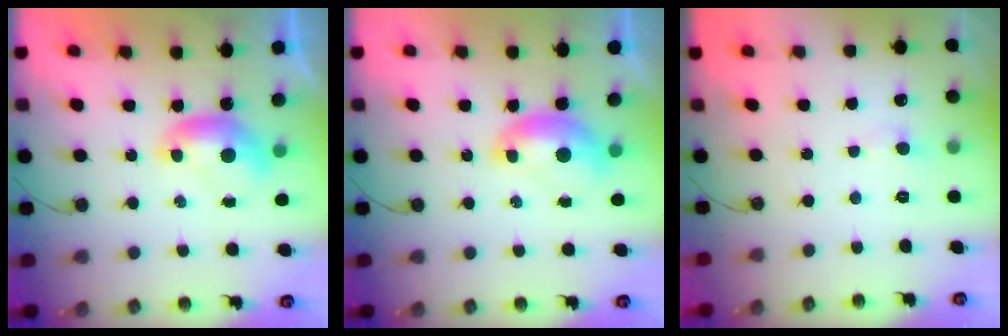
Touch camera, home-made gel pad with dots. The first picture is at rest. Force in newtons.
{"total": 2.1, "press": 2.0, "slide": 0.4}
{"total": 1.9, "press": 1.7, "slide": 0.7}